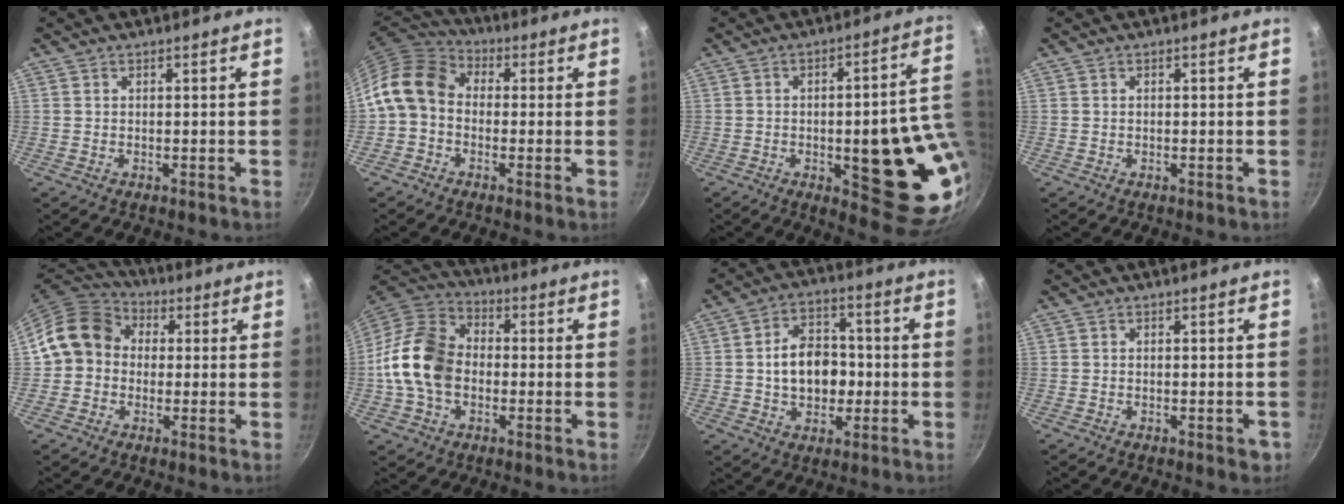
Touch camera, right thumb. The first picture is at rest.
{"total": 11.3, "force": [-0.5, 9.0, 6.8], "torque": [-0.111, 0.035, -0.032]}
{"total": 20.8, "force": [-2.1, 7.0, 19.5], "torque": [-0.195, -0.004, -0.024]}
{"total": 0.0}
{"total": 12.1, "force": [0.8, 10.4, 6.1], "torque": [-0.075, 0.030, -0.006]}
{"total": 15.2, "force": [-1.7, 11.1, 10.2], "torque": [-0.167, 0.030, -0.049]}
{"total": 11.4, "force": [-0.8, 8.4, 7.6], "torque": [-0.093, 0.020, -0.015]}
{"total": 2.2, "force": [-1.0, 1.0, 1.6], "torque": [-0.017, 0.008, -0.009]}